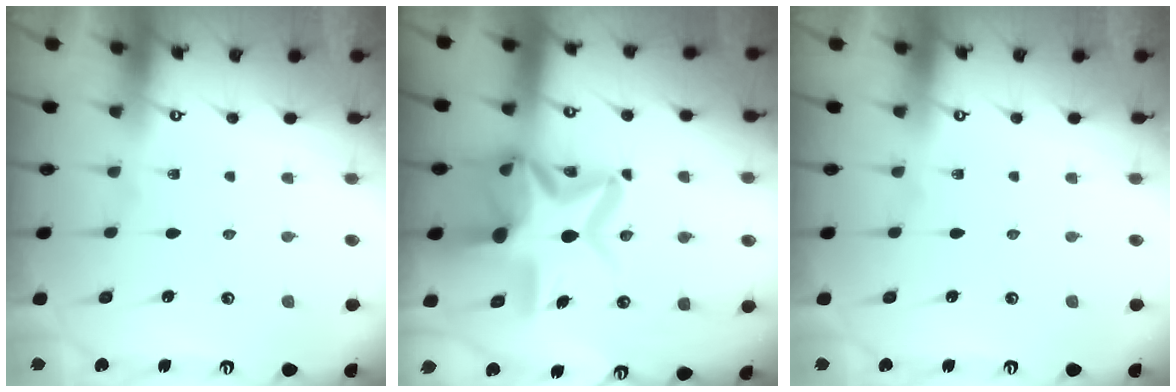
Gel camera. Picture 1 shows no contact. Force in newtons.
{"total": 16.3, "press": 16.1, "slide": 2.4}
{"total": 0.0}